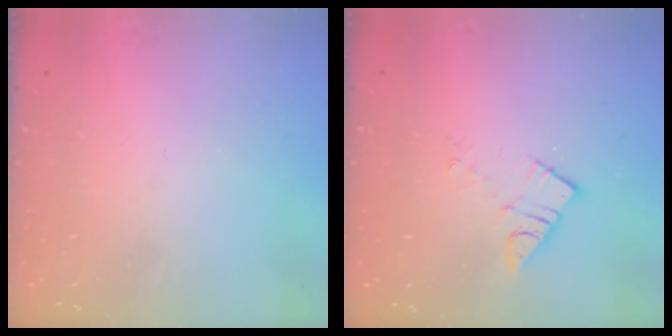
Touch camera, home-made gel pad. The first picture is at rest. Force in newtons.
{"total": 5.8, "press": 5.8, "slide": 0.3}